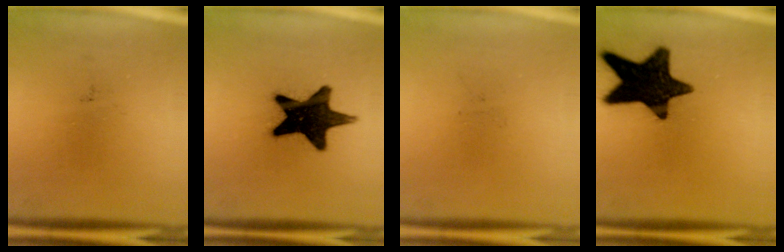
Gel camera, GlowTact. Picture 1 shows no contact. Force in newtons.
{"total": 18.2}
{"total": 0.0}
{"total": 17.4}